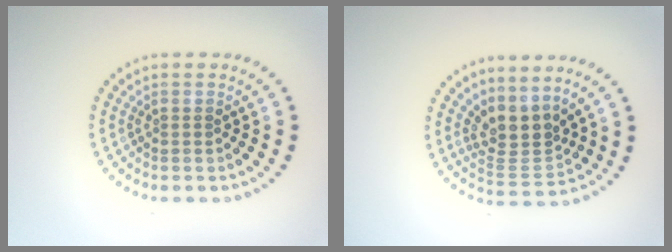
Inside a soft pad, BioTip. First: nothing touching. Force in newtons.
{"total": 3.4, "press": 2.5, "slide": 2.3}